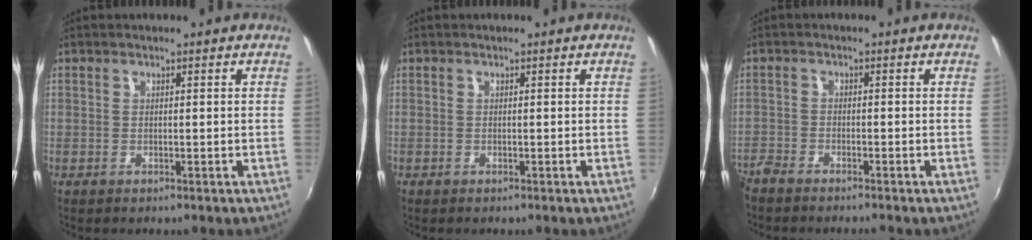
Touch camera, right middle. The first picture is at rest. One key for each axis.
{"total": 0.0}
{"total": 4.1, "fx": -3.9, "fy": 0.7, "fz": 1.1, "tx": -0.041, "ty": -0.016, "tz": -0.078}